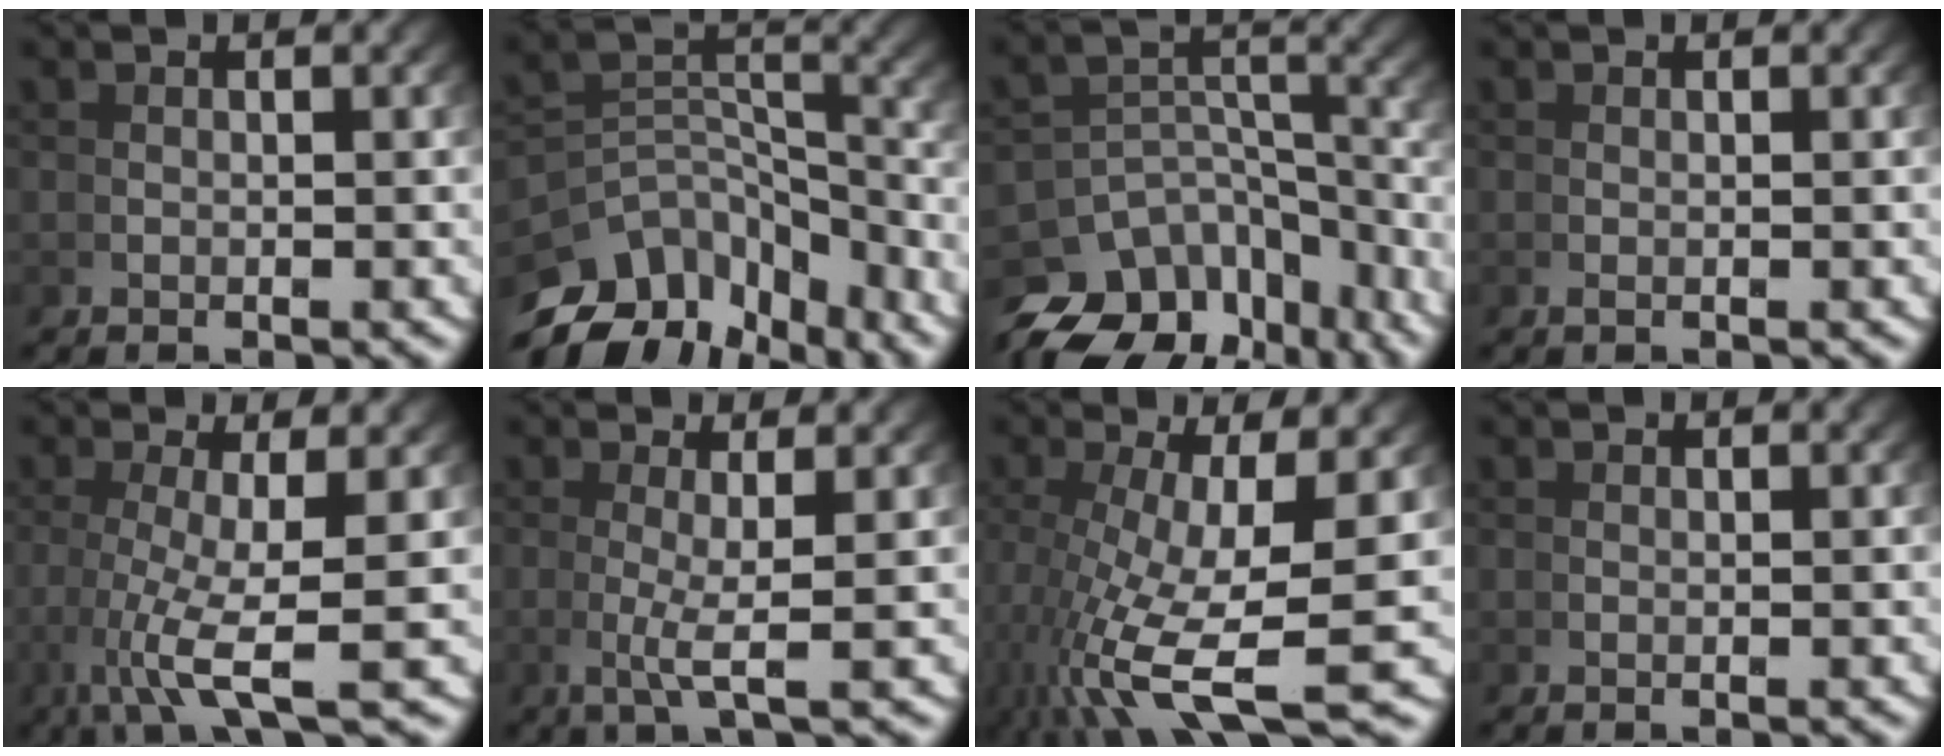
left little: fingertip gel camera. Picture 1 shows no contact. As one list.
[{"total": 10.9, "force": [-4.1, 8.0, 6.2], "torque": [-0.108, -0.038, -0.065]}, {"total": 9.8, "force": [-4.7, 6.7, 5.4], "torque": [-0.073, -0.035, -0.069]}, {"total": 0.0}, {"total": 5.8, "force": [-0.6, 1.1, 5.6], "torque": [-0.124, -0.026, 0.002]}, {"total": 3.0, "force": [0.4, 0.1, 3.0], "torque": [-0.076, -0.018, 0.012]}, {"total": 8.4, "force": [-2.8, 2.6, 7.5], "torque": [-0.157, -0.044, -0.019]}, {"total": 0.0}]